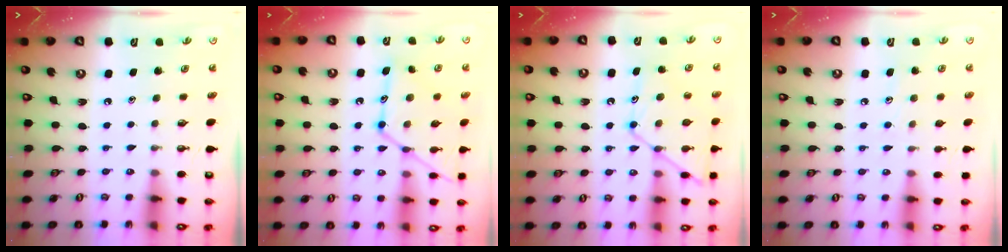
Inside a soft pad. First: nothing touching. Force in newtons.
{"total": 16.4, "press": 16.3, "slide": 1.3}
{"total": 12.4, "press": 12.4, "slide": 1.0}
{"total": 6.1, "press": 6.1, "slide": 0.5}